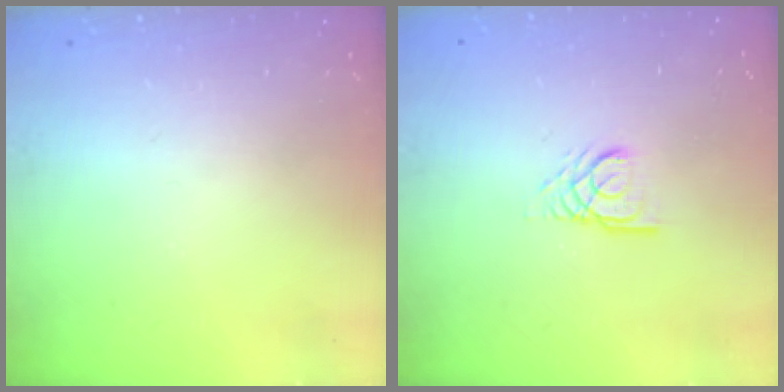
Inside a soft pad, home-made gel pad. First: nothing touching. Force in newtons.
{"total": 3.0, "press": 2.9, "slide": 0.3}